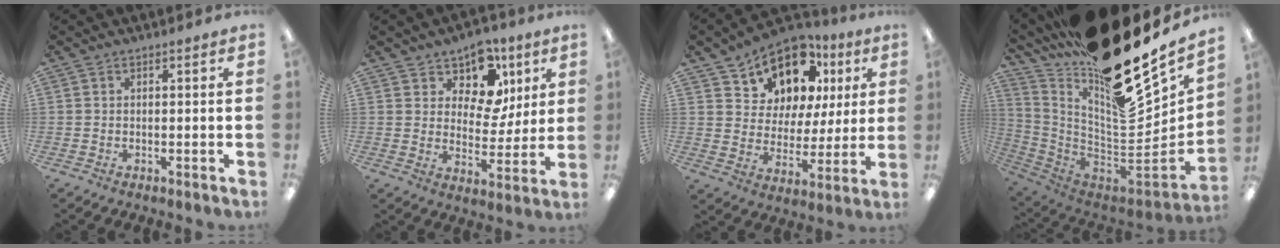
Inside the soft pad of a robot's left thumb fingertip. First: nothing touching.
{"total": 12.3, "force": [7.7, 7.8, 5.5], "torque": [-0.090, -0.047, 0.142]}
{"total": 12.8, "force": [9.3, 7.7, 4.2], "torque": [-0.089, -0.071, 0.174]}
{"total": 24.9, "force": [17.4, 8.0, 16.0], "torque": [-0.218, -0.157, 0.302]}